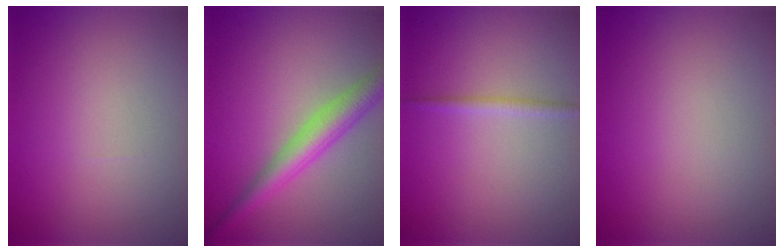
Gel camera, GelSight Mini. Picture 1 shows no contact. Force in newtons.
{"total": 4.3, "press": 4.3, "slide": 0.1}
{"total": 1.1, "press": 1.1, "slide": 0.0}
{"total": 0.0}